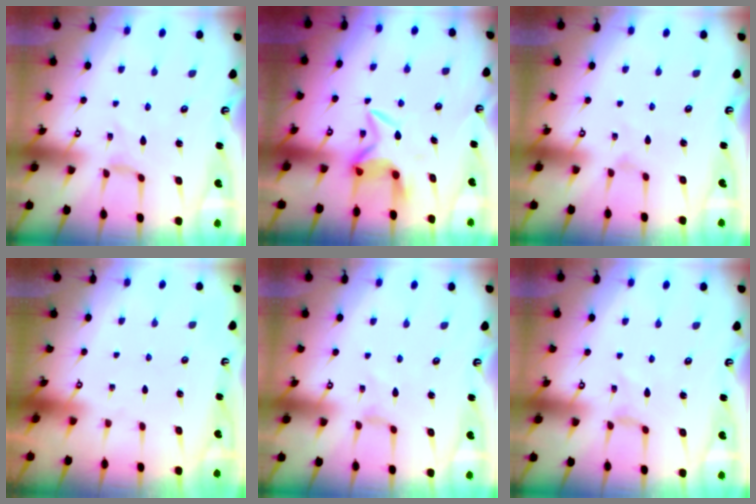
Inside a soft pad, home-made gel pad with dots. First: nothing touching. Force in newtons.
{"total": 7.1, "press": 7.1, "slide": 0.5}
{"total": 0.0}
{"total": 0.0}
{"total": 0.0}
{"total": 0.0}